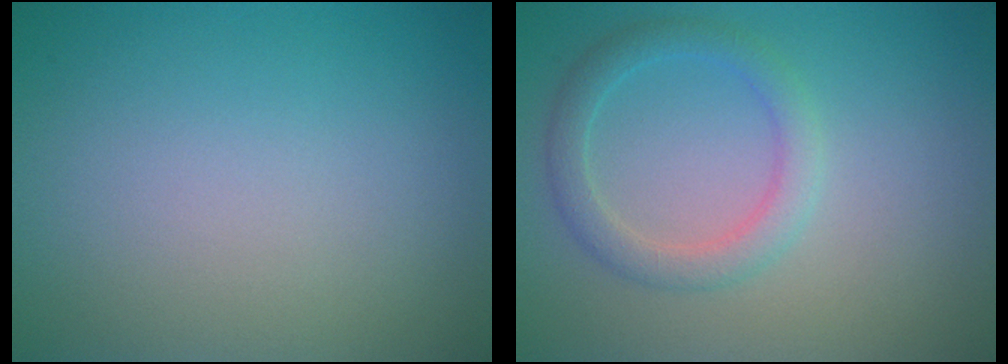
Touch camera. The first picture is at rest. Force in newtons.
{"total": 2.5, "press": 2.5, "slide": 0.0}